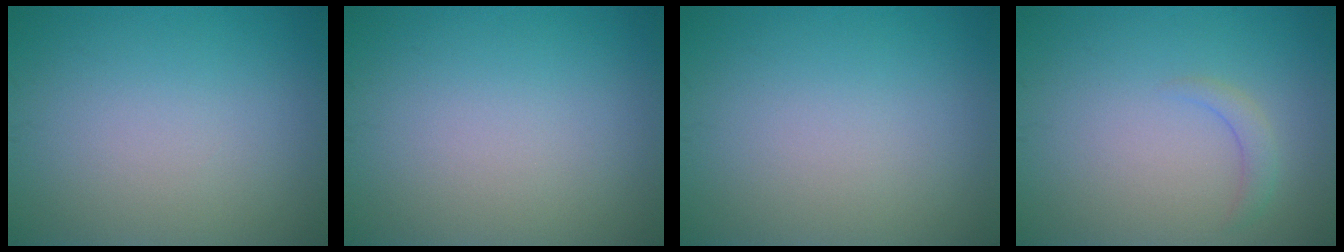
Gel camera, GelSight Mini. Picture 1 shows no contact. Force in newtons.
{"total": 0.0}
{"total": 0.0}
{"total": 1.4, "press": 1.3, "slide": 0.3}